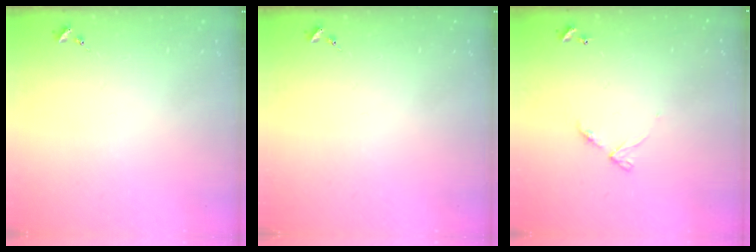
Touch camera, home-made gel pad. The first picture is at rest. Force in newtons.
{"total": 0.0}
{"total": 6.1, "press": 6.0, "slide": 0.6}